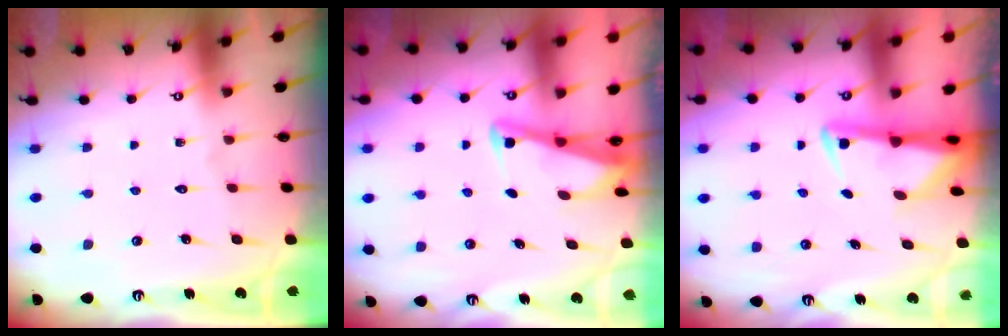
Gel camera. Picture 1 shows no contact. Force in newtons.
{"total": 2.7, "press": 2.6, "slide": 0.4}
{"total": 3.0, "press": 3.0, "slide": 0.7}